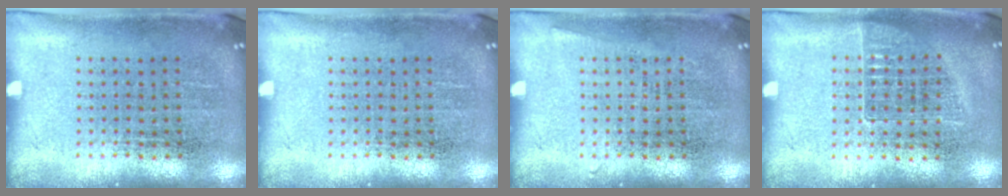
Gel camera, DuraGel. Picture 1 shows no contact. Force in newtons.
{"total": 0.0}
{"total": 0.7, "press": 0.7, "slide": 0.0}
{"total": 0.9, "press": 0.9, "slide": 0.1}